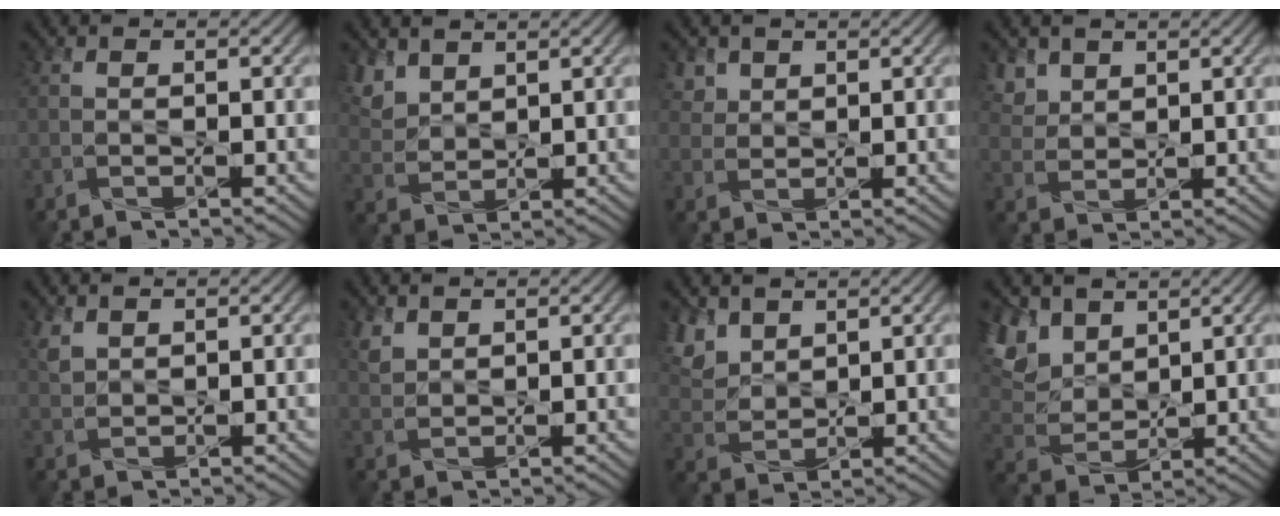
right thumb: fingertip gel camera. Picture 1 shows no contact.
{"total": 4.5, "force": [3.1, 2.6, 2.0], "torque": [-0.064, -0.001, 0.069]}
{"total": 2.8, "force": [1.8, 2.0, 0.8], "torque": [-0.029, -0.004, 0.043]}
{"total": 3.8, "force": [2.5, 2.5, 1.5], "torque": [-0.050, -0.002, 0.054]}
{"total": 2.1, "force": [1.5, 1.2, 0.9], "torque": [-0.028, -0.002, 0.036]}
{"total": 2.4, "force": [1.8, 1.3, 0.9], "torque": [-0.030, -0.001, 0.044]}
{"total": 6.7, "force": [4.3, 3.8, 3.4], "torque": [-0.108, -0.004, 0.098]}
{"total": 10.8, "force": [6.2, 6.4, 6.1], "torque": [-0.188, 0.020, 0.124]}